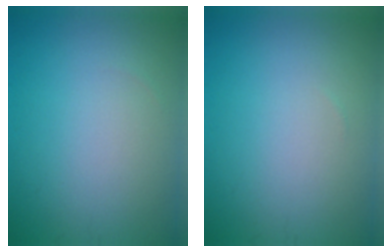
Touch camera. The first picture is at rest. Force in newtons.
{"total": 0.0}